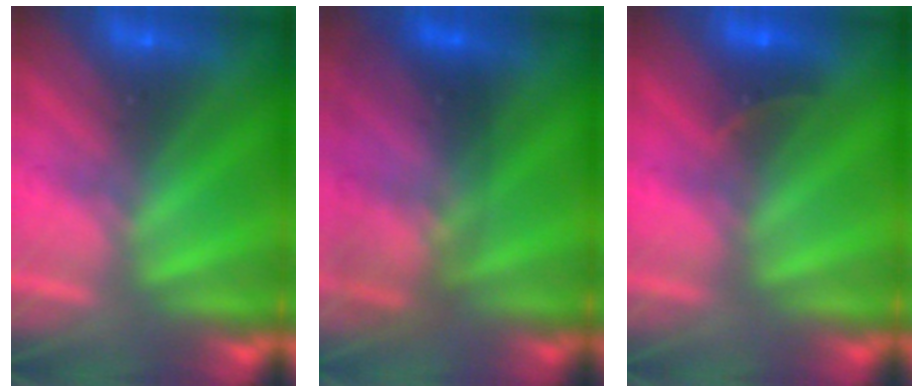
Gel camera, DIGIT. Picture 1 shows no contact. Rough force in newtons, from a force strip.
{"total": 2.9}
{"total": 2.6}